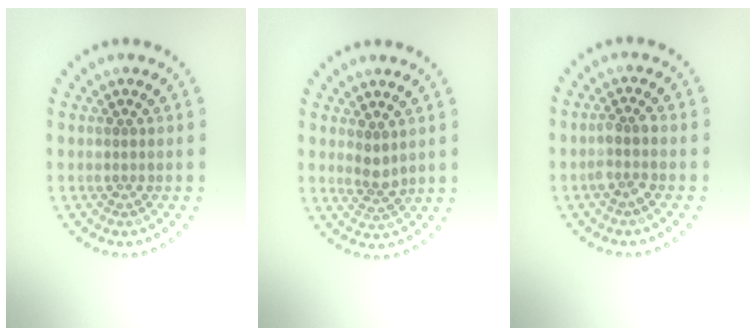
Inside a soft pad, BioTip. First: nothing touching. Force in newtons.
{"total": 1.7, "press": 1.4, "slide": 0.8}
{"total": 1.7, "press": 1.5, "slide": 0.8}